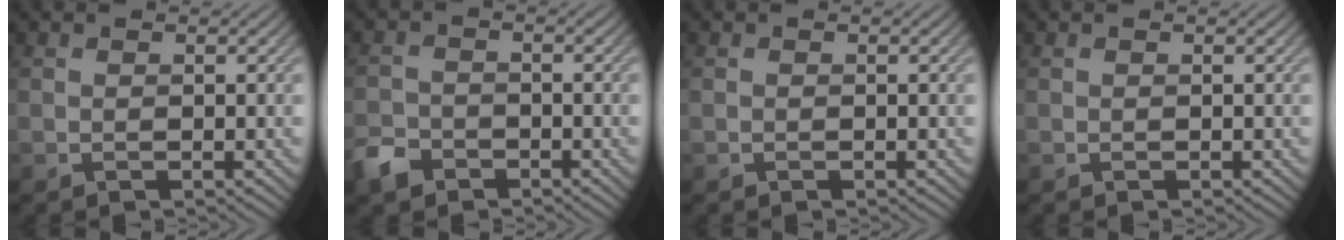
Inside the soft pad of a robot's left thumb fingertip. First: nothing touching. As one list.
[{"total": 3.7, "force": [-2.6, 2.3, 1.2], "torque": [-0.031, -0.005, -0.061]}, {"total": 0.0}, {"total": 0.0}]